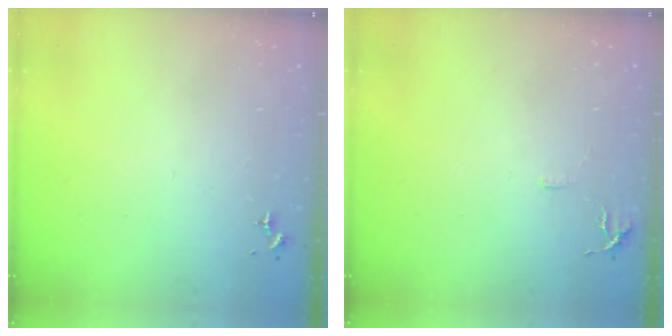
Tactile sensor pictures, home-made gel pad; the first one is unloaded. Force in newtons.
{"total": 6.0, "press": 5.9, "slide": 0.7}